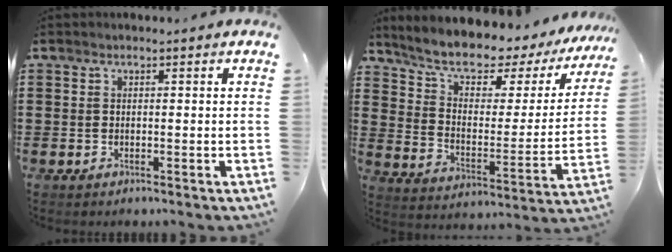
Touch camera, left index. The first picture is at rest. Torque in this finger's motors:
{"motor_torque": [2.14, 0.00, 1.05, 0.21]}